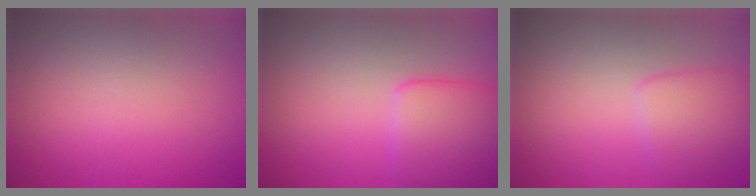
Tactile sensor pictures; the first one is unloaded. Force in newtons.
{"total": 3.7, "press": 3.6, "slide": 0.2}
{"total": 2.3, "press": 2.3, "slide": 0.1}